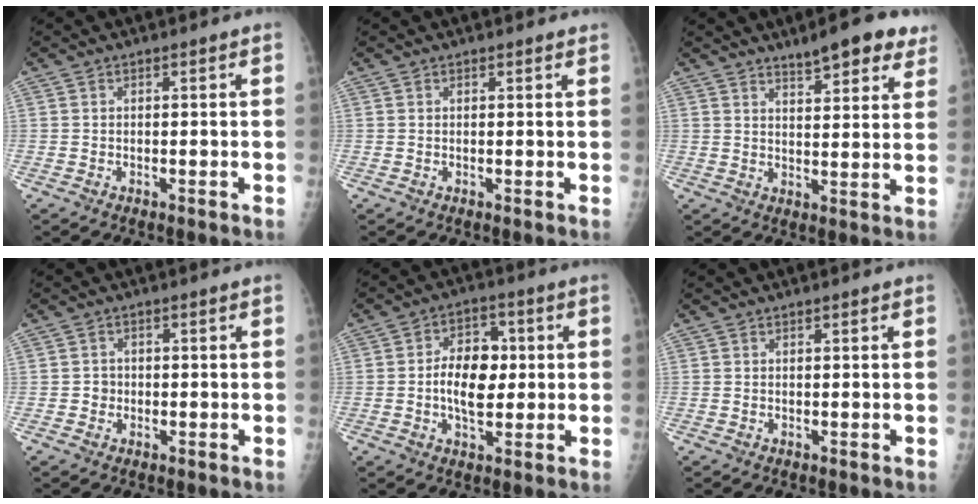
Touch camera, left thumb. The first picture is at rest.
{"total": 1.3, "force": [1.1, 0.4, 0.6], "torque": [-0.005, 0.002, 0.011]}
{"total": 10.8, "force": [7.7, 3.0, 6.9], "torque": [-0.060, -0.032, 0.101]}
{"total": 1.7, "force": [-0.3, 1.6, 0.3], "torque": [0.008, 0.008, -0.006]}
{"total": 9.0, "force": [-0.1, 5.9, 6.8], "torque": [-0.084, 0.010, -0.007]}
{"total": 0.7, "force": [0.5, 0.2, 0.5], "torque": [-0.005, 0.002, 0.007]}